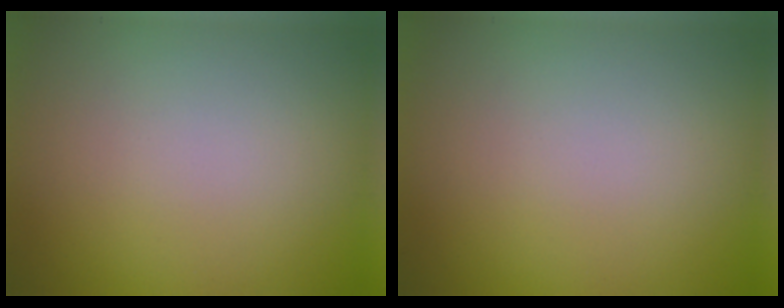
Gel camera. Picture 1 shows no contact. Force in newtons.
{"total": 0.0}